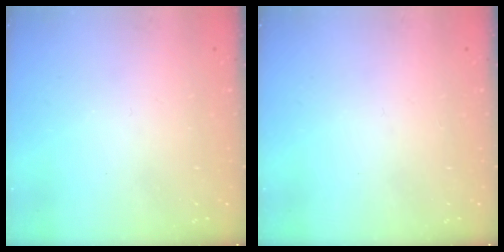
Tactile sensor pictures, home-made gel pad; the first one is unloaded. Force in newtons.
{"total": 0.0}